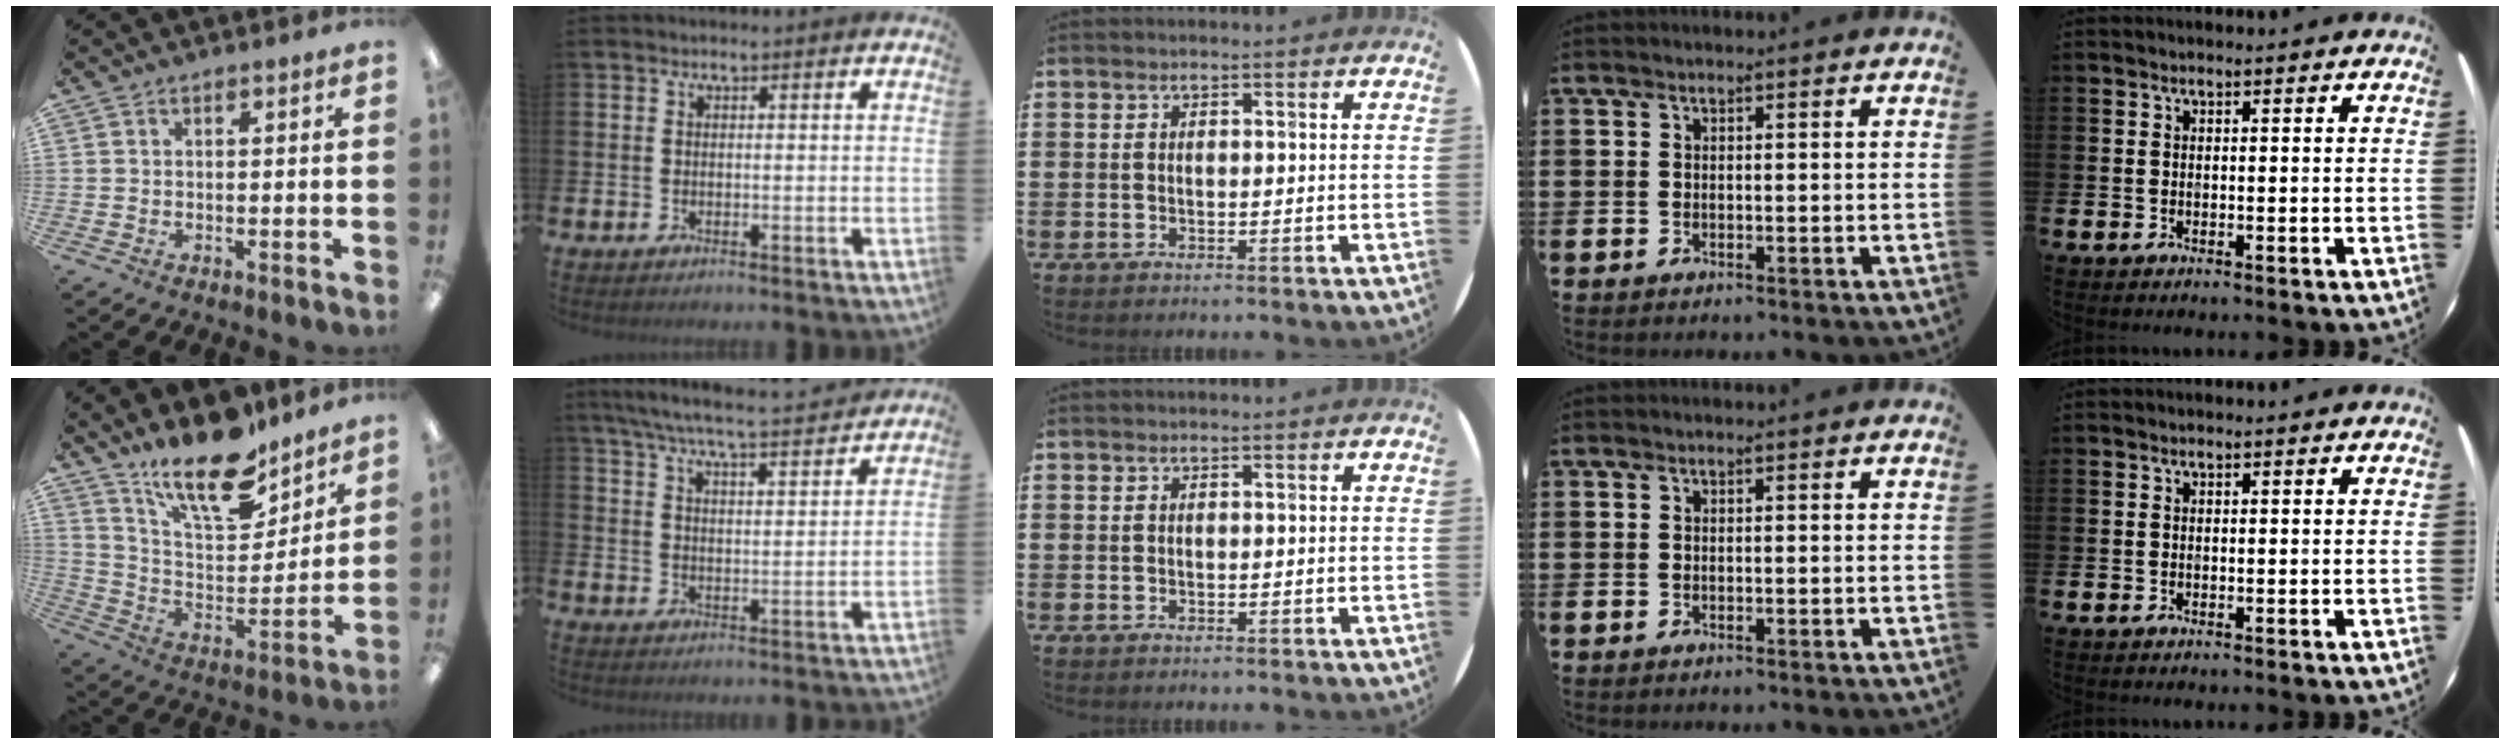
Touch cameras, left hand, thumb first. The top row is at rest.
{"thumb": {"total": 18.0, "force": [14.1, 6.3, 9.3], "torque": [-0.166, -0.094, 0.244]}, "index": {"total": 6.9, "force": [6.4, 0.3, 2.5], "torque": [-0.065, -0.047, 0.110]}}